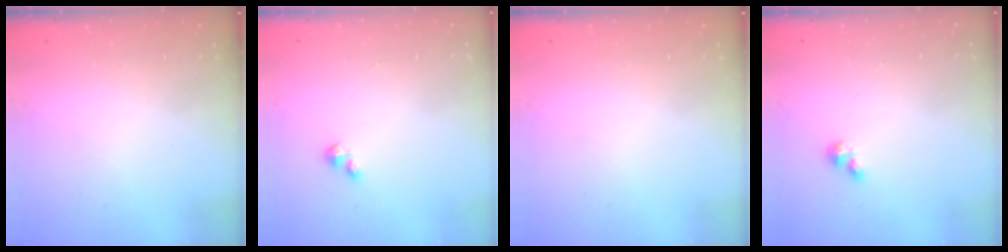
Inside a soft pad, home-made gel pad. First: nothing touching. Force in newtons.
{"total": 2.1, "press": 2.0, "slide": 0.5}
{"total": 0.0}
{"total": 2.1, "press": 2.1, "slide": 0.2}